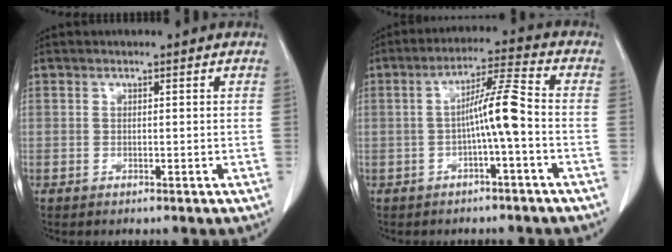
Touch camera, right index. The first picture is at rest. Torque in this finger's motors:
{"motor_torque": [1.14, -0.42, 0.54, 0.14]}